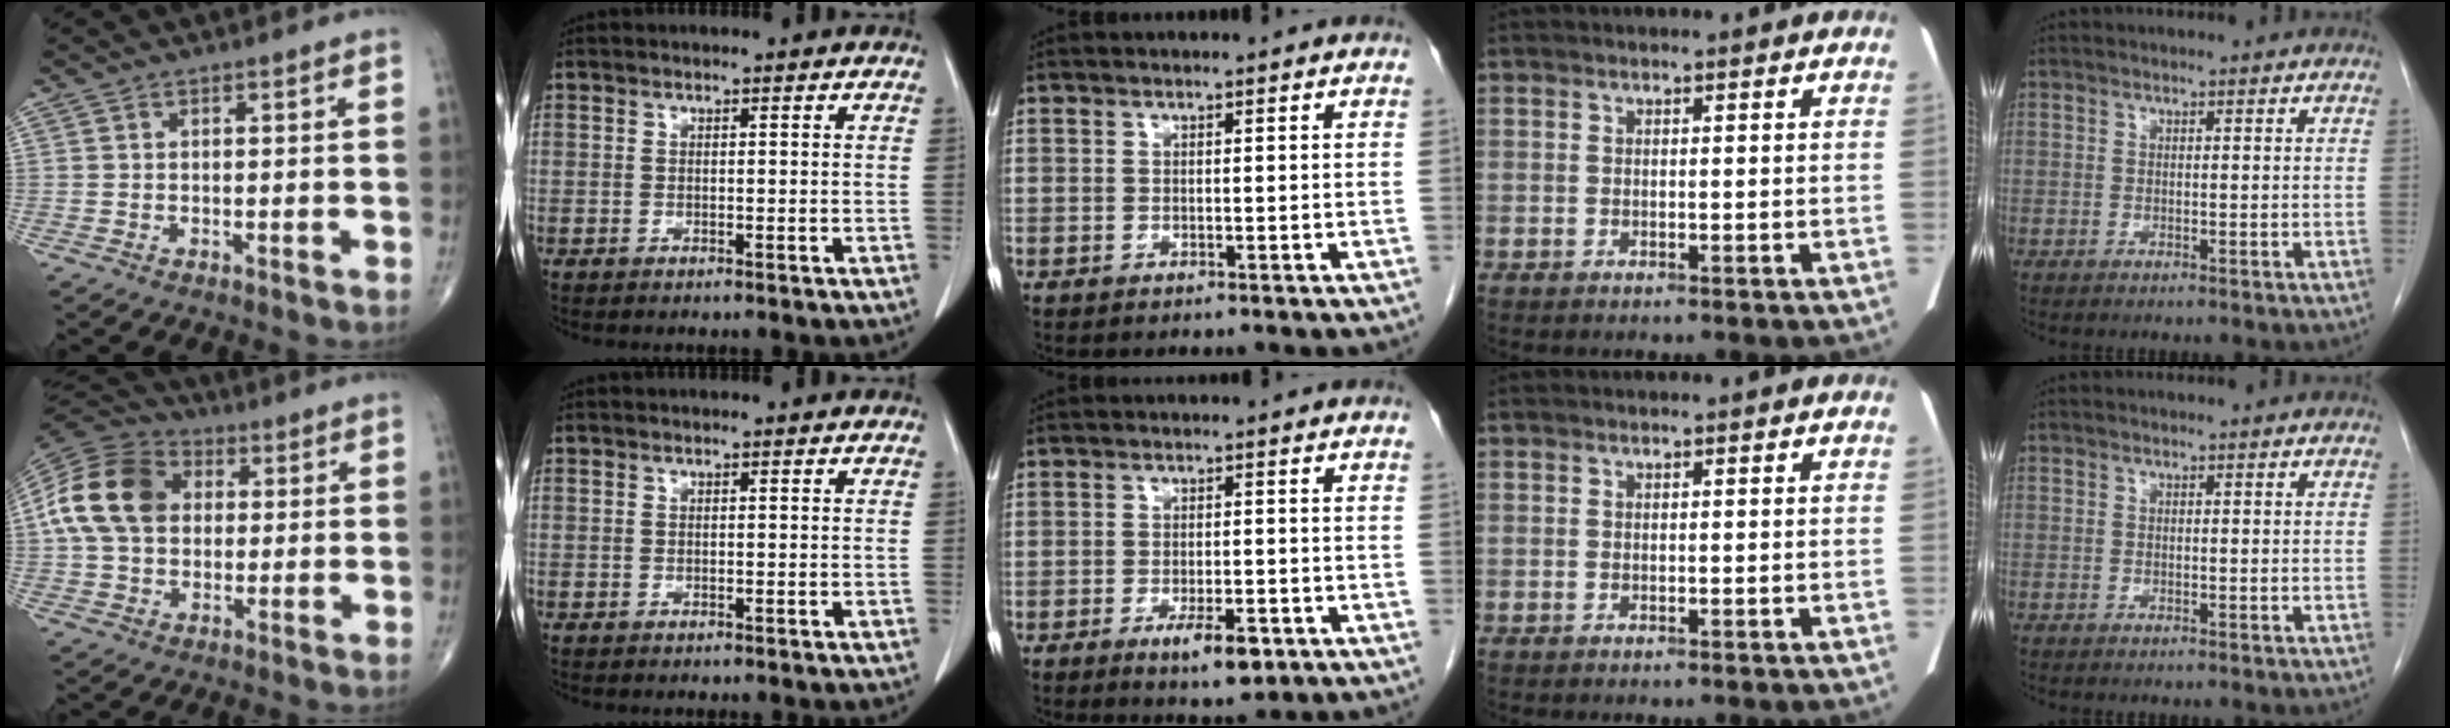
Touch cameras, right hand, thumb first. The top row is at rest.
{"thumb": {"total": 15.8, "force": [2.0, 11.9, 10.2], "torque": [-0.187, 0.025, 0.027]}, "middle": {"total": 5.2, "force": [-2.6, 1.6, 4.2], "torque": [-0.069, -0.006, -0.032]}}